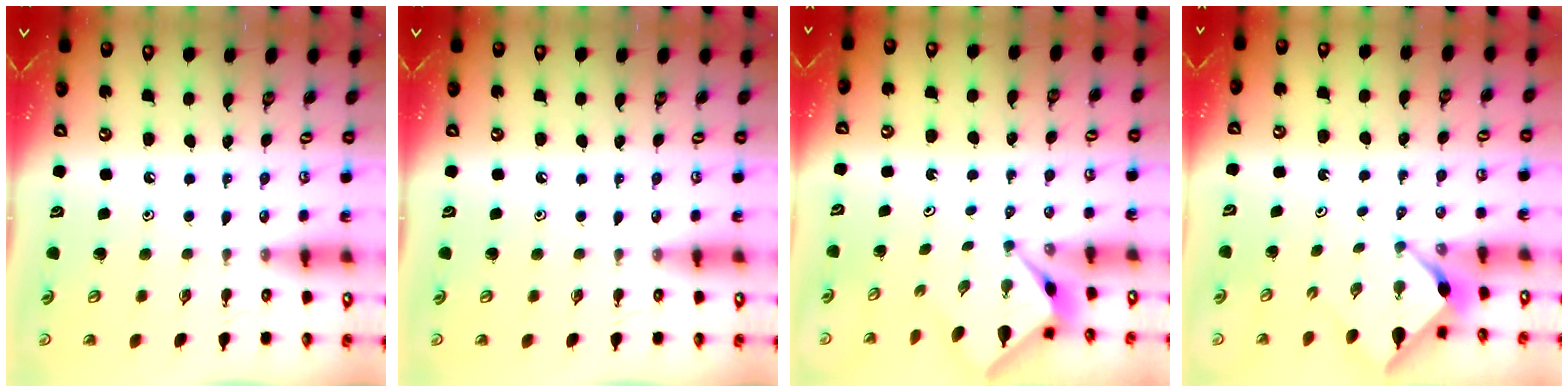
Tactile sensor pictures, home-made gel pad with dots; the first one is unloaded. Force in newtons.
{"total": 0.0}
{"total": 2.5, "press": 2.5, "slide": 0.2}
{"total": 2.5, "press": 2.5, "slide": 0.3}